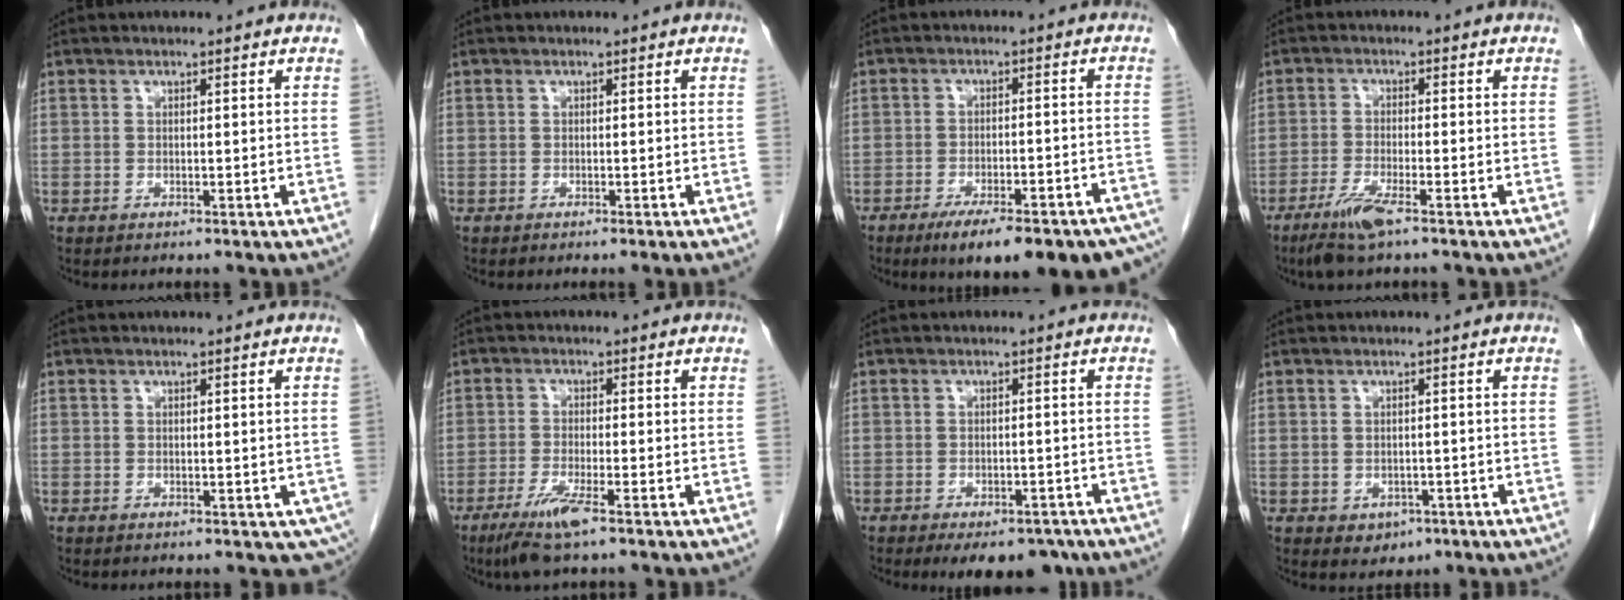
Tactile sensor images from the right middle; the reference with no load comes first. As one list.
[{"total": 0.7, "force": [-0.5, -0.3, 0.4], "torque": [-0.003, 0.004, -0.011]}, {"total": 19.0, "force": [-14.8, 4.4, 11.1], "torque": [-0.100, 0.005, -0.191]}, {"total": 5.2, "force": [-3.4, 0.3, 3.9], "torque": [-0.086, -0.013, -0.067]}, {"total": 2.8, "force": [-0.3, 1.8, 2.1], "torque": [-0.020, -0.004, 0.003]}, {"total": 5.6, "force": [-3.5, 0.1, 4.4], "torque": [-0.094, -0.016, -0.067]}, {"total": 9.2, "force": [-6.9, 4.3, 4.2], "torque": [-0.048, -0.002, -0.091]}, {"total": 2.5, "force": [-1.0, 2.0, 1.2], "torque": [-0.013, 0.002, -0.003]}]